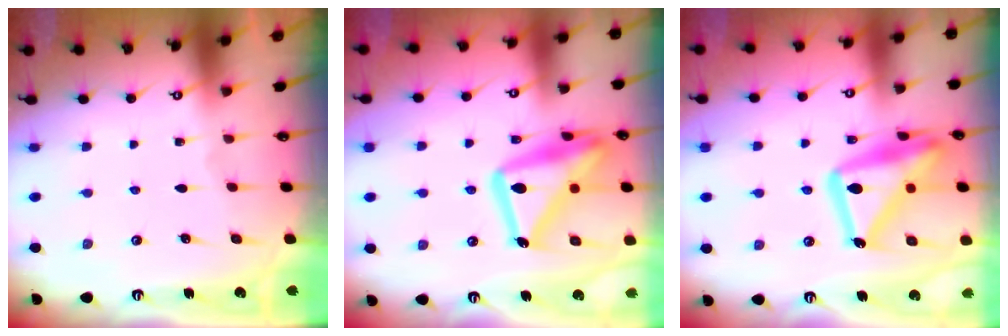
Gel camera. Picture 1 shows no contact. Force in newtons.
{"total": 21.1, "press": 21.0, "slide": 1.6}
{"total": 21.3, "press": 21.2, "slide": 1.5}